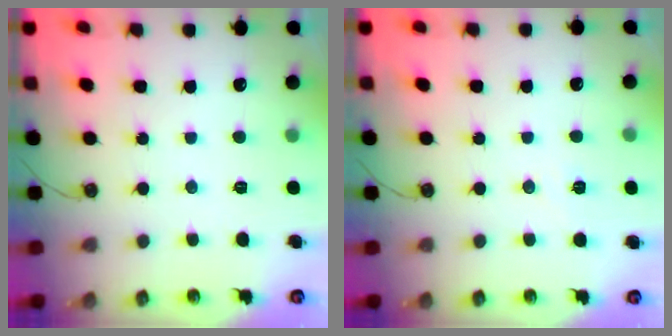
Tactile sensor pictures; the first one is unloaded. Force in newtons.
{"total": 5.7, "press": 5.1, "slide": 2.5}